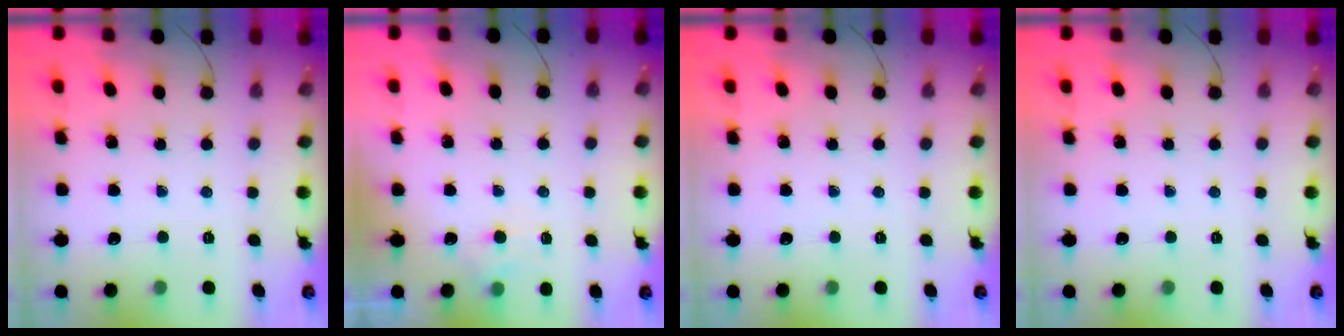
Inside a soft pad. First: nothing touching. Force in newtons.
{"total": 3.9, "press": 3.6, "slide": 1.5}
{"total": 0.0}
{"total": 0.0}